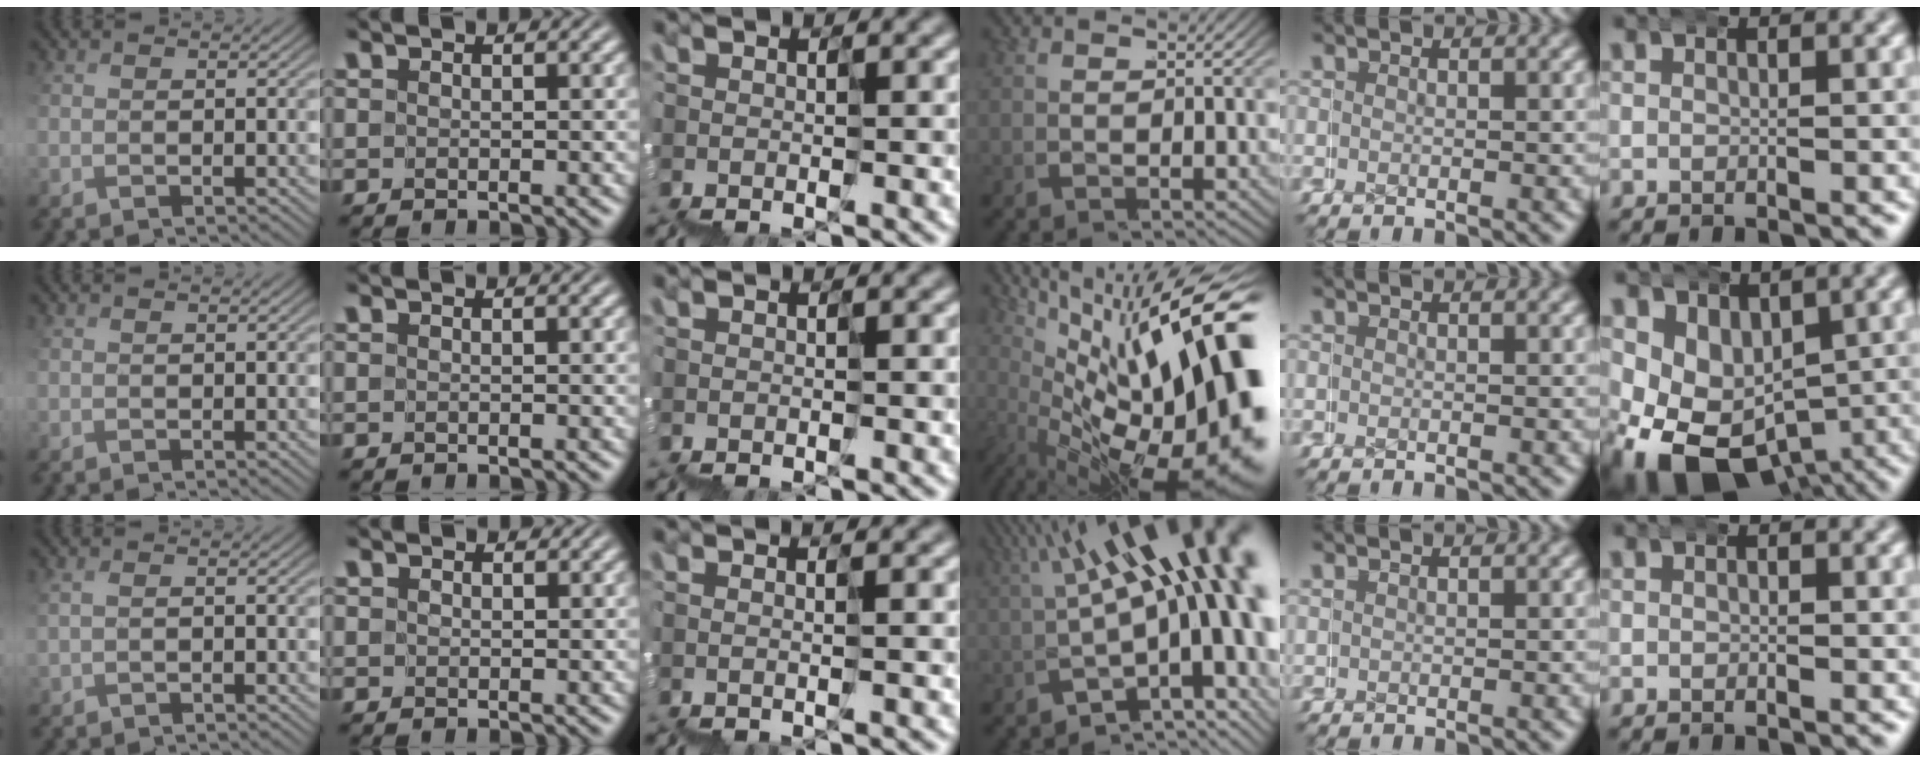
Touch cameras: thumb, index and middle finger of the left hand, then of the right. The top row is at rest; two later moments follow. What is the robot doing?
{"motion": "wrap", "object": "duck tape"}